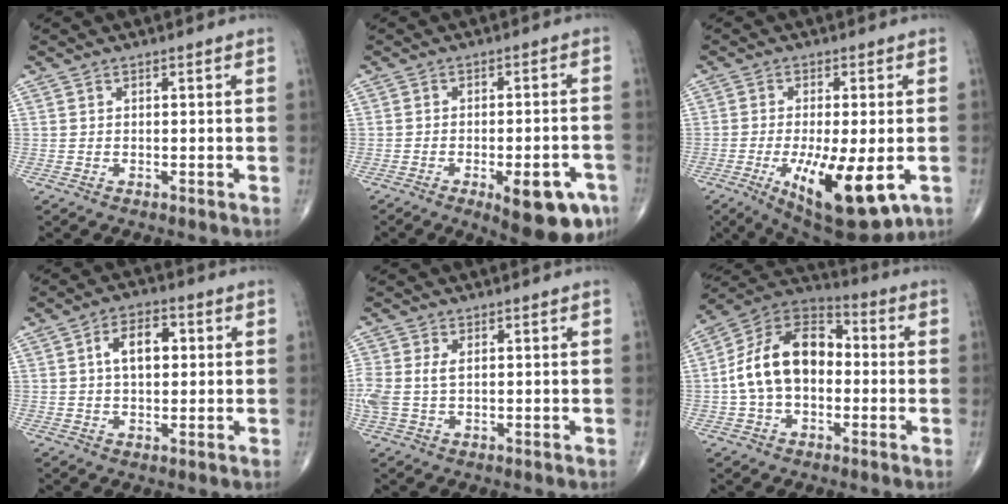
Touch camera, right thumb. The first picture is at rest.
{"total": 12.5, "force": [-6.0, 4.4, 10.1], "torque": [-0.108, 0.019, -0.071]}
{"total": 15.3, "force": [-4.6, 4.9, 13.7], "torque": [-0.214, -0.019, -0.056]}
{"total": 7.3, "force": [1.4, 4.3, 5.8], "torque": [-0.083, 0.013, 0.018]}
{"total": 5.0, "force": [0.6, 3.0, 4.0], "torque": [-0.117, 0.012, 0.017]}
{"total": 16.0, "force": [-0.6, 10.6, 12.0], "torque": [-0.199, 0.041, -0.023]}